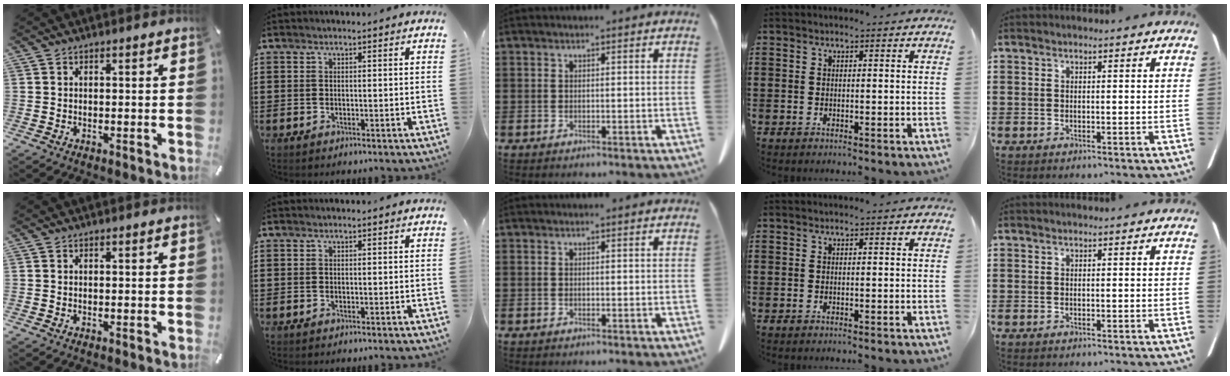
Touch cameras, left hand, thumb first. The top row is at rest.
{}